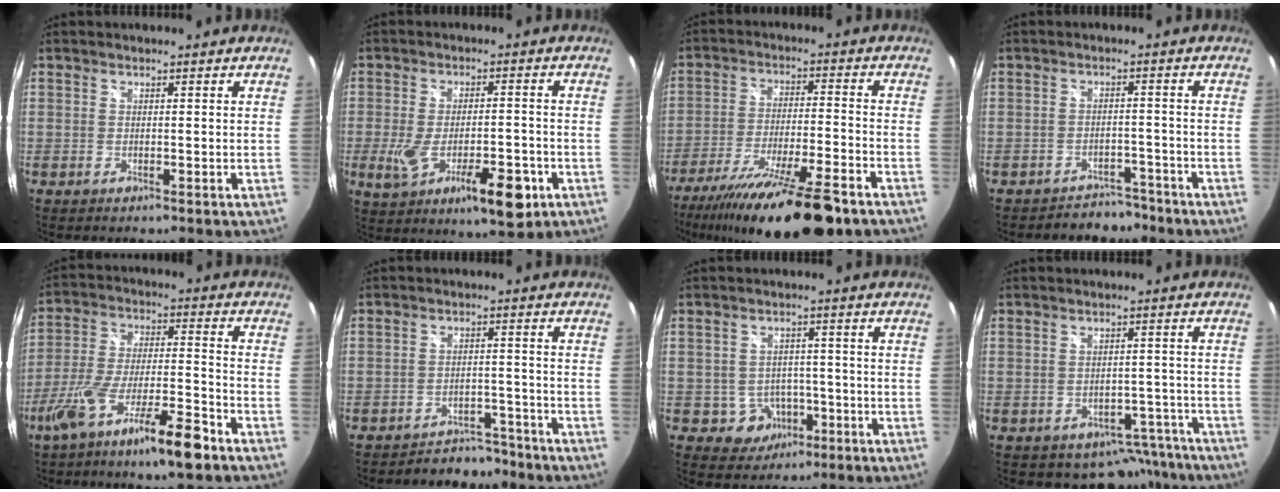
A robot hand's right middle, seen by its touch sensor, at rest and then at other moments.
{"total": 13.6, "force": [-5.1, 4.9, 11.6], "torque": [-0.212, -0.029, -0.076]}
{"total": 20.2, "force": [-15.5, 1.8, 12.8], "torque": [-0.236, -0.046, -0.254]}
{"total": 5.4, "force": [-5.0, 2.1, 0.3], "torque": [-0.007, 0.010, -0.067]}
{"total": 14.4, "force": [-9.5, 2.1, 10.6], "torque": [-0.211, -0.025, -0.167]}
{"total": 6.6, "force": [-6.3, 2.0, 0.3], "torque": [-0.008, 0.012, -0.083]}
{"total": 4.7, "force": [-2.0, 4.2, 0.8], "torque": [-0.027, 0.012, -0.015]}
{"total": 6.7, "force": [-5.4, 3.9, 0.9], "torque": [-0.005, 0.029, -0.048]}